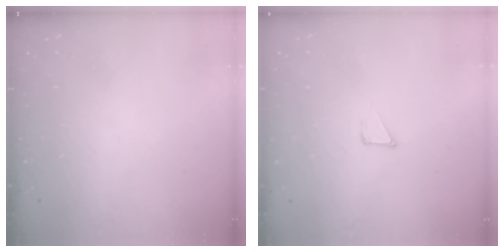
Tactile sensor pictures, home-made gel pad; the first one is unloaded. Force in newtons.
{"total": 2.9, "press": 2.9, "slide": 0.3}